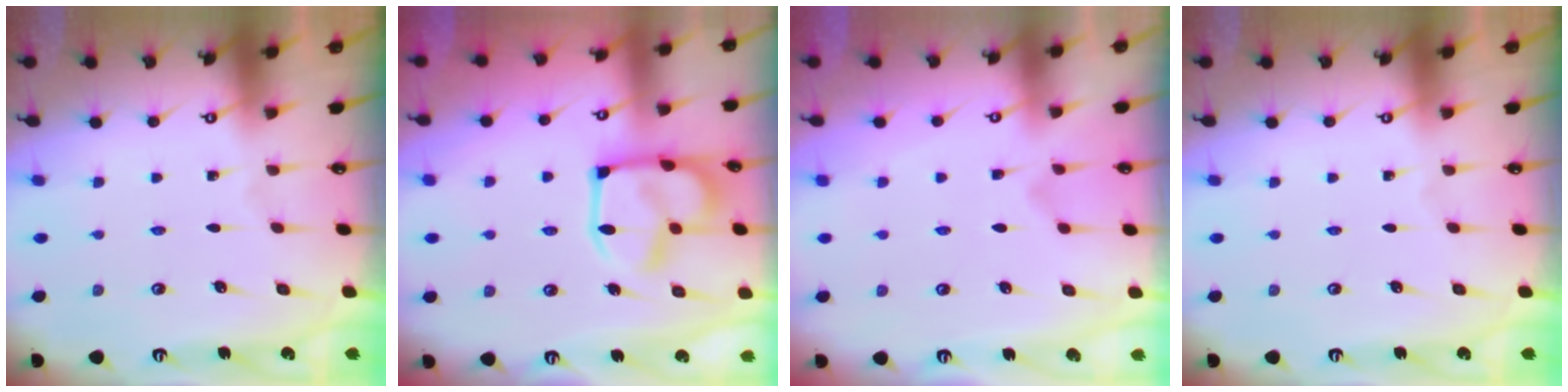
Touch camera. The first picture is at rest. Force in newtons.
{"total": 16.4, "press": 16.3, "slide": 0.7}
{"total": 2.1, "press": 1.9, "slide": 1.0}
{"total": 0.0}